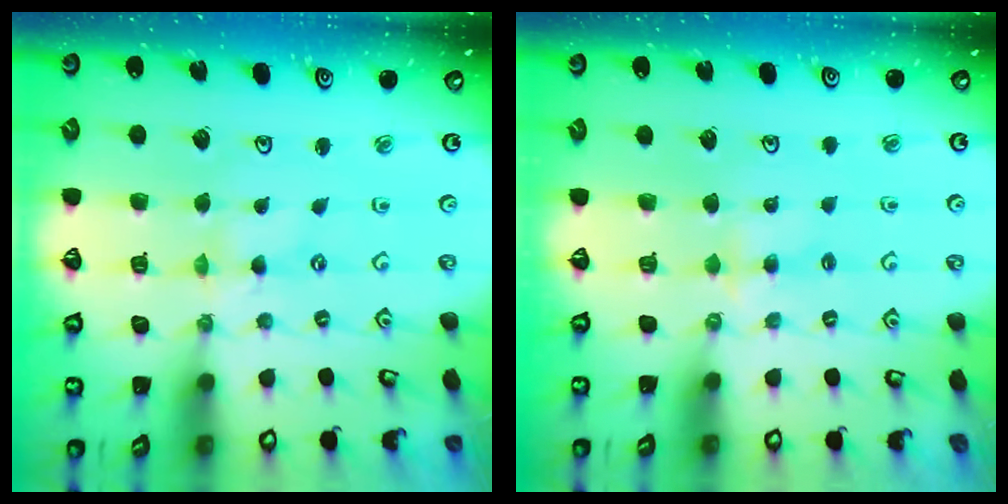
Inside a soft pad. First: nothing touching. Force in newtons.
{"total": 2.6, "press": 2.5, "slide": 0.4}